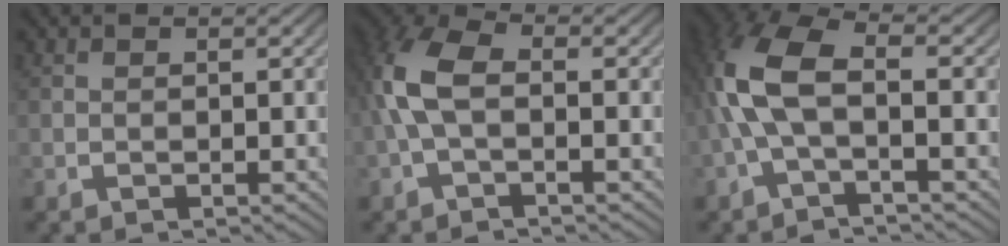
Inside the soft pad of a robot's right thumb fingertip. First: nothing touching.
{"total": 5.6, "force": [0.1, 3.4, 4.5], "torque": [-0.120, -0.004, 0.003]}
{"total": 7.3, "force": [-0.1, 3.9, 6.2], "torque": [-0.155, -0.004, -0.002]}